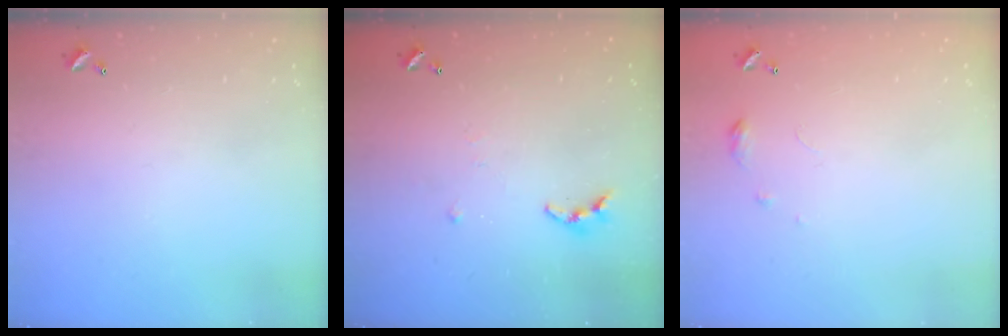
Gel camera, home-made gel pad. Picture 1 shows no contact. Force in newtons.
{"total": 4.6, "press": 4.5, "slide": 0.5}
{"total": 6.3, "press": 6.2, "slide": 0.9}